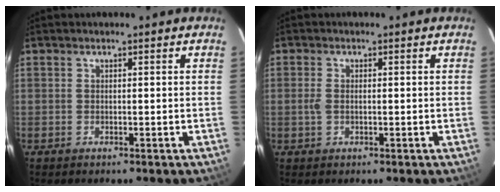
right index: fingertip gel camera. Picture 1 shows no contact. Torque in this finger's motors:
{"motor_torque": [-0.05, 0.00, -0.08, 0.00]}